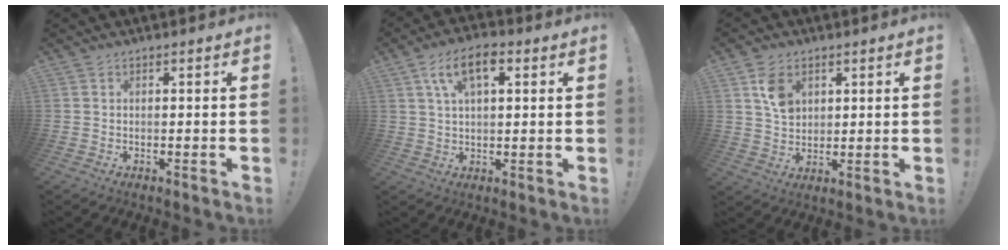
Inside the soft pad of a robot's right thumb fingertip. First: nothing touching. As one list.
[{"total": 9.4, "force": [3.7, 4.5, 7.4], "torque": [-0.122, 0.008, 0.067]}, {"total": 7.9, "force": [3.2, 5.8, 4.3], "torque": [-0.055, -0.007, 0.061]}]